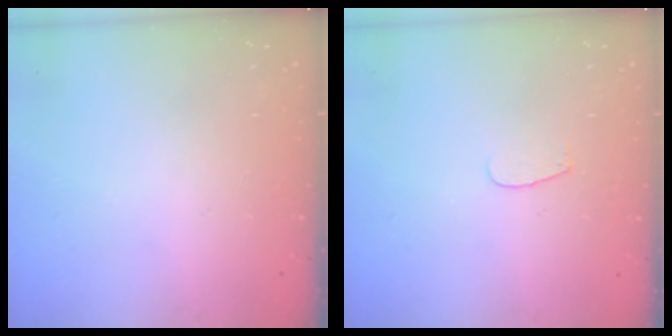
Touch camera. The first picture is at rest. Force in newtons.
{"total": 3.7, "press": 3.7, "slide": 0.4}